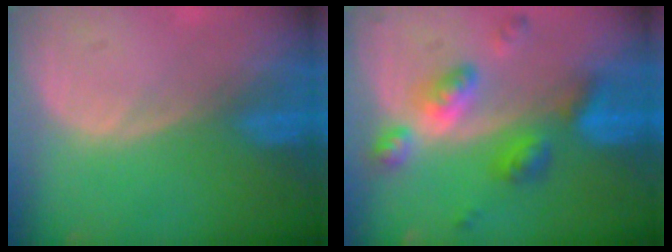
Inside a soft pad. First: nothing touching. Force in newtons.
{"total": 7.2, "press": 7.2, "slide": 0.6}